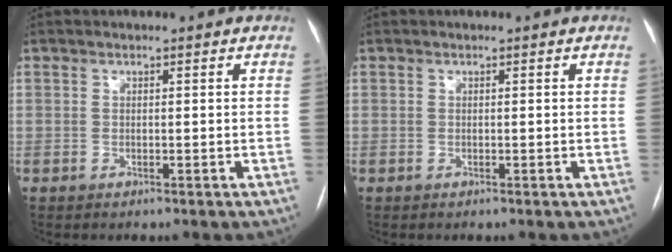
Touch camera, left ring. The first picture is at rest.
{"total": 0.0}